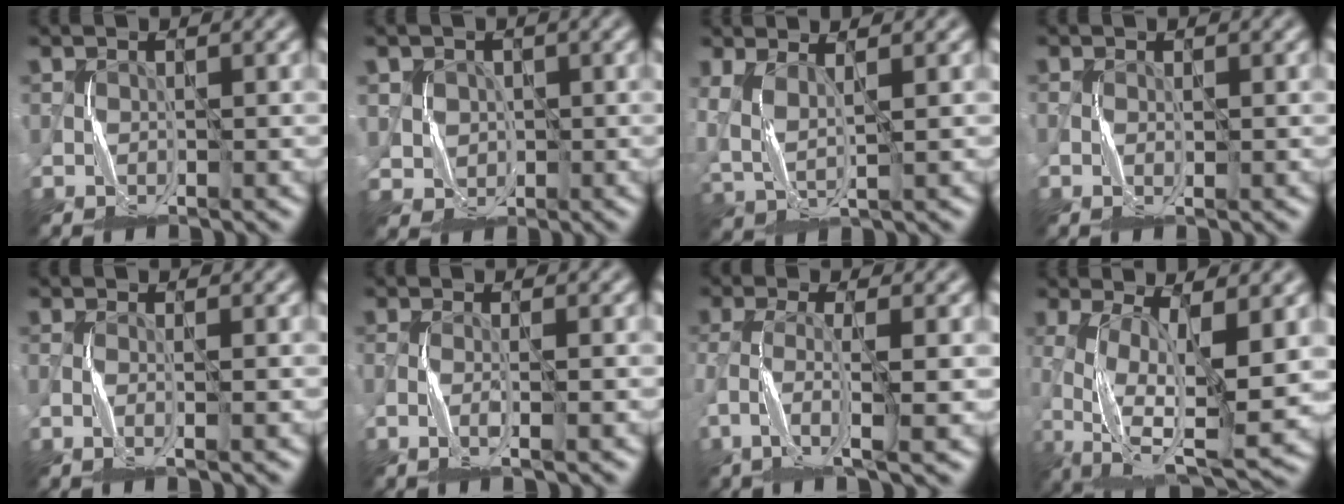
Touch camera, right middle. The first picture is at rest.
{"total": 3.8, "force": [1.2, 3.4, 1.2], "torque": [-0.053, 0.007, 0.035]}
{"total": 3.9, "force": [1.7, 1.4, 3.2], "torque": [-0.083, -0.001, 0.039]}
{"total": 0.5, "force": [-0.3, 0.0, 0.4], "torque": [-0.008, 0.000, -0.009]}
{"total": 1.2, "force": [-0.9, -0.2, 0.7], "torque": [-0.015, 0.001, -0.021]}
{"total": 1.5, "force": [-1.1, -0.2, 0.9], "torque": [-0.021, 0.001, -0.027]}
{"total": 4.1, "force": [-1.9, 0.6, 3.6], "torque": [-0.079, -0.007, -0.044]}
{"total": 10.4, "force": [-2.2, 3.0, 9.7], "torque": [-0.174, -0.009, -0.036]}